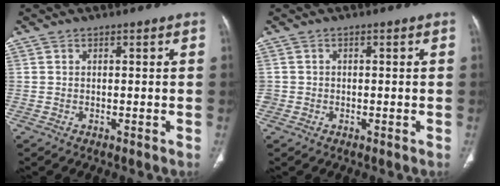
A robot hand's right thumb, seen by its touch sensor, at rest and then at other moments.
{"total": 1.2, "force": [-0.1, 1.2, 0.2], "torque": [0.005, 0.005, 0.000]}